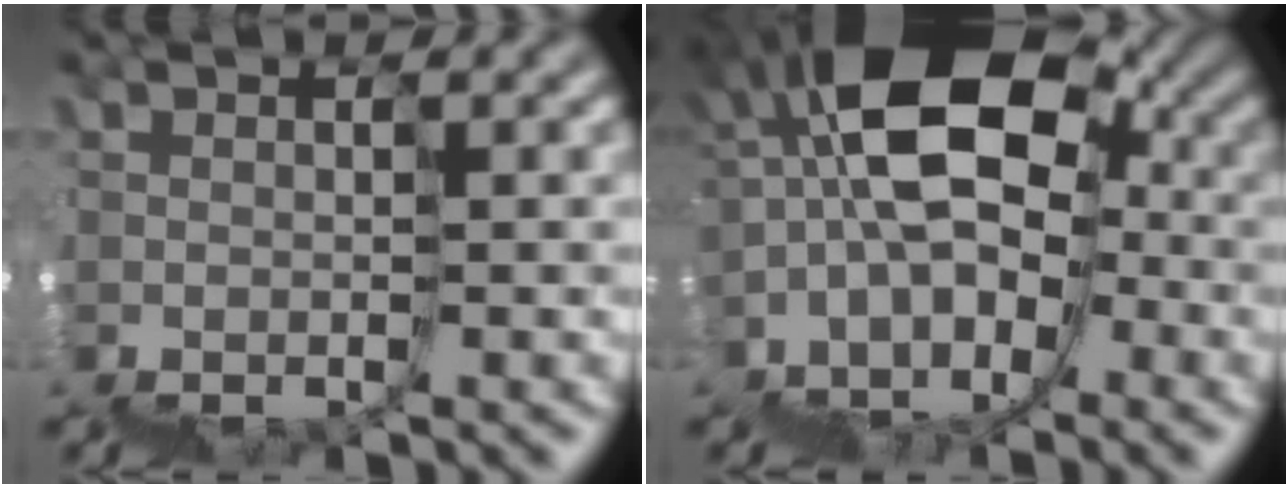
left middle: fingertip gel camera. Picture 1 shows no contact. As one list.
[{"total": 8.7, "force": [-0.4, 5.9, 6.3], "torque": [-0.072, 0.029, -0.015]}]